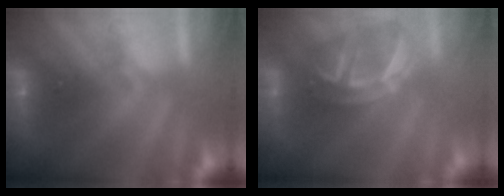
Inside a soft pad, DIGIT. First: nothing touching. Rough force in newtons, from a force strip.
{"total": 4.4}